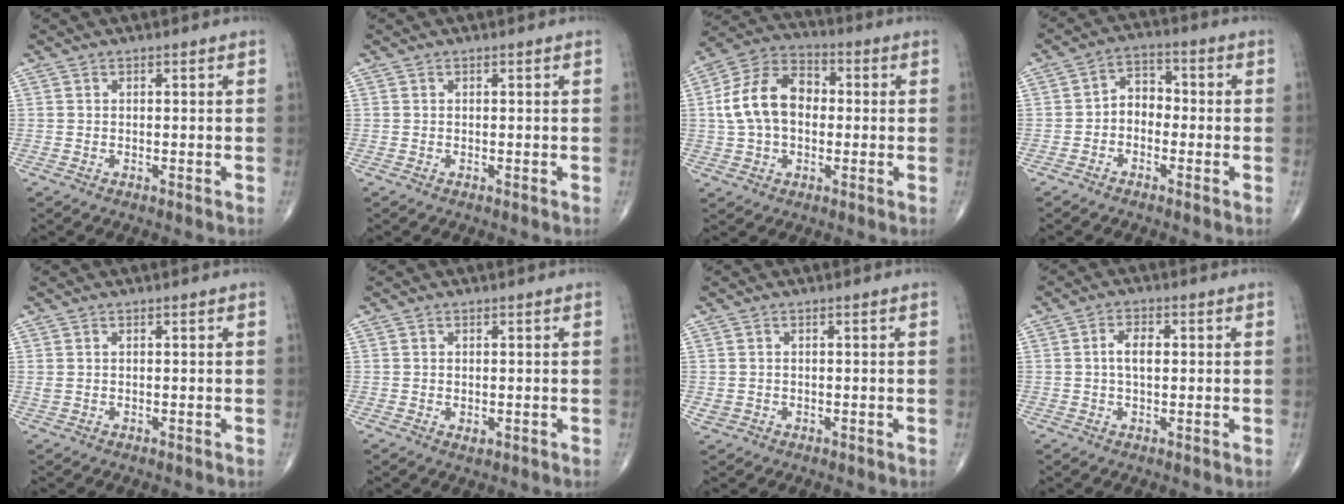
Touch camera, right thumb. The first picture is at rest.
{"total": 0.0}
{"total": 13.6, "force": [0.4, 9.3, 9.9], "torque": [-0.172, 0.033, -0.001]}
{"total": 5.0, "force": [-1.3, 3.7, 3.0], "torque": [-0.025, 0.027, -0.039]}
{"total": 0.9, "force": [0.3, 0.5, 0.7], "torque": [-0.021, 0.012, 0.014]}
{"total": 1.2, "force": [-0.2, 0.8, 0.8], "torque": [-0.009, -0.003, -0.001]}
{"total": 1.3, "force": [-0.2, 1.2, 0.5], "torque": [-0.007, 0.002, 0.001]}
{"total": 3.8, "force": [0.4, 2.0, 3.2], "torque": [-0.057, 0.005, 0.004]}